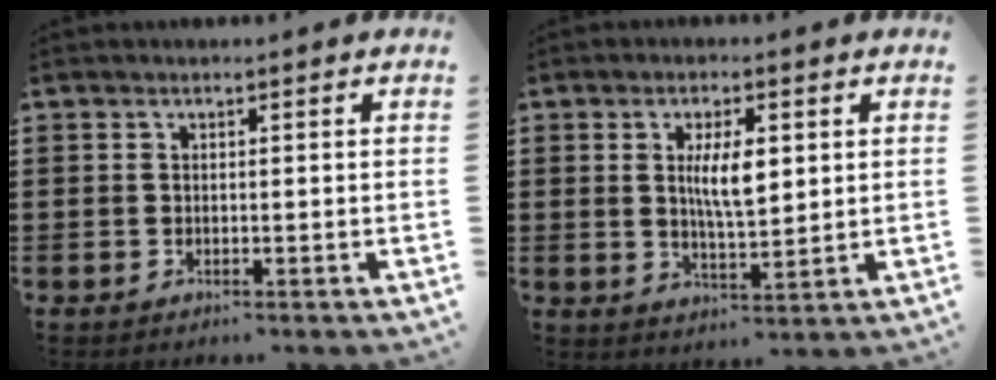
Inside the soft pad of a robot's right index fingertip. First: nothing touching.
{"total": 6.4, "force": [1.4, 2.0, 5.9], "torque": [-0.108, 0.003, 0.020]}